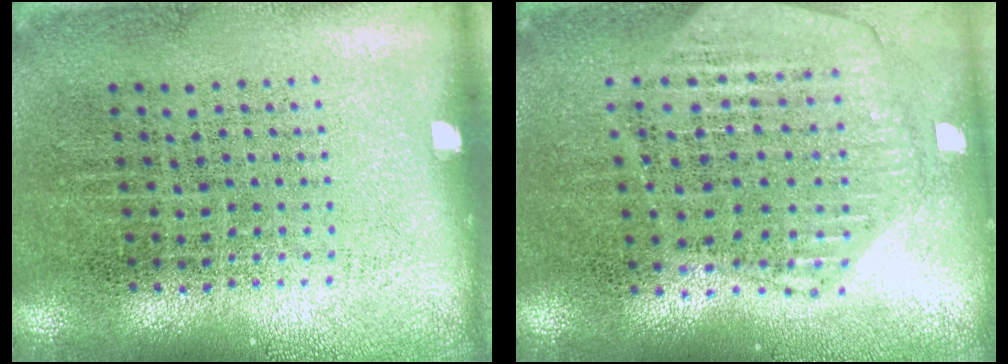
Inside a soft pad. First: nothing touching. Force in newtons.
{"total": 1.2, "press": 1.2, "slide": 0.1}